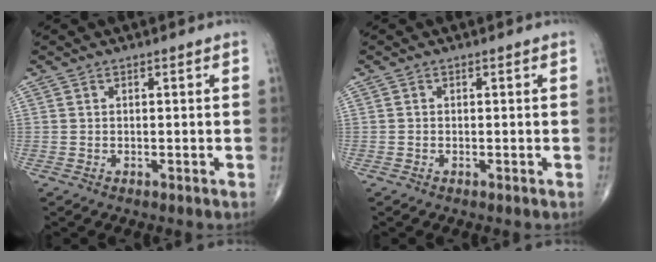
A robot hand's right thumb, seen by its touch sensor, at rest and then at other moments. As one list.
[{"total": 0.0}]